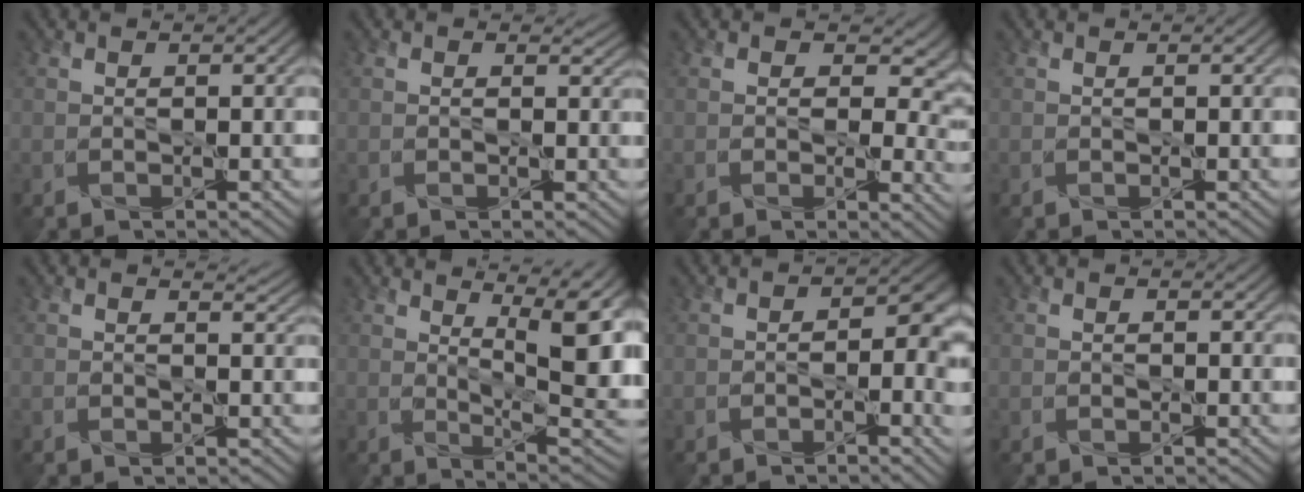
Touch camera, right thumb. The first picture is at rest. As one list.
[{"total": 1.1, "force": [0.6, 0.8, 0.3], "torque": [-0.007, -0.007, 0.006]}, {"total": 6.7, "force": [1.0, 4.7, 4.7], "torque": [-0.054, -0.014, 0.010]}, {"total": 0.0}, {"total": 1.4, "force": [1.2, 0.6, 0.5], "torque": [-0.009, -0.004, 0.020]}, {"total": 12.0, "force": [3.6, 3.6, 10.9], "torque": [-0.151, 0.027, 0.061]}, {"total": 5.7, "force": [-1.0, 3.5, 4.4], "torque": [-0.043, -0.015, -0.018]}, {"total": 0.0}]